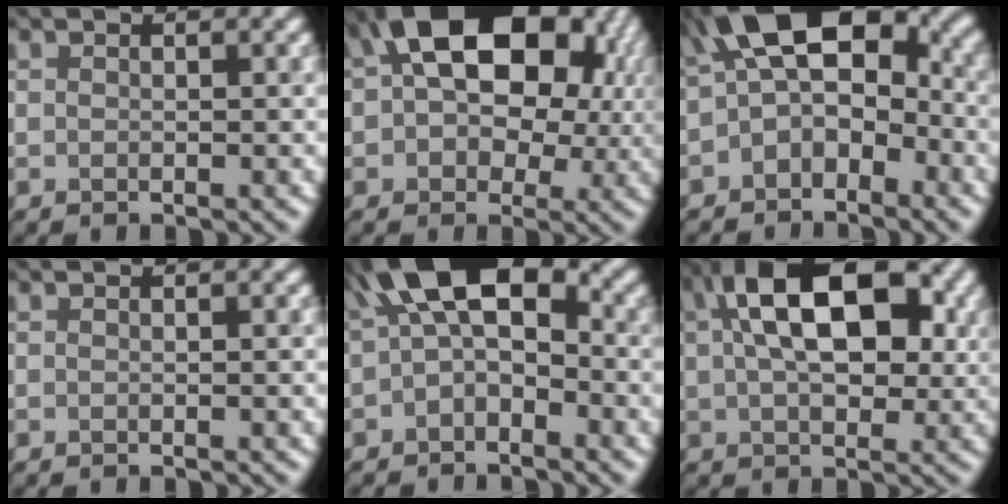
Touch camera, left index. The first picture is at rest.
{"total": 14.6, "force": [4.1, 9.8, 9.9], "torque": [-0.124, 0.030, 0.065]}
{"total": 10.9, "force": [0.5, 6.5, 8.8], "torque": [-0.123, 0.033, -0.009]}
{"total": 0.0}
{"total": 8.4, "force": [1.4, 4.0, 7.2], "torque": [-0.117, 0.038, 0.005]}
{"total": 12.0, "force": [3.4, 6.5, 9.5], "torque": [-0.134, 0.033, 0.042]}